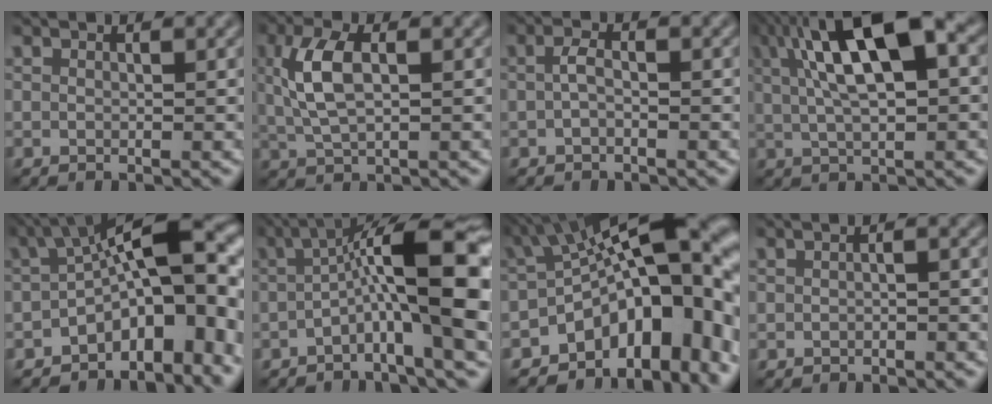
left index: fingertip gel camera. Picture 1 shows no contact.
{"total": 4.6, "force": [0.9, 2.0, 4.0], "torque": [-0.090, 0.009, 0.019]}
{"total": 1.3, "force": [-0.3, 0.4, 1.2], "torque": [-0.028, 0.003, -0.008]}
{"total": 11.0, "force": [3.4, 3.7, 9.7], "torque": [-0.158, 0.019, 0.054]}
{"total": 10.3, "force": [-2.7, 4.9, 8.7], "torque": [-0.112, 0.015, -0.044]}
{"total": 11.9, "force": [-1.5, 2.4, 11.5], "torque": [-0.167, 0.027, -0.032]}
{"total": 15.9, "force": [-5.1, 8.6, 12.4], "torque": [-0.130, 0.002, -0.072]}
{"total": 1.1, "force": [-0.5, 0.3, 0.9], "torque": [-0.012, 0.001, -0.010]}